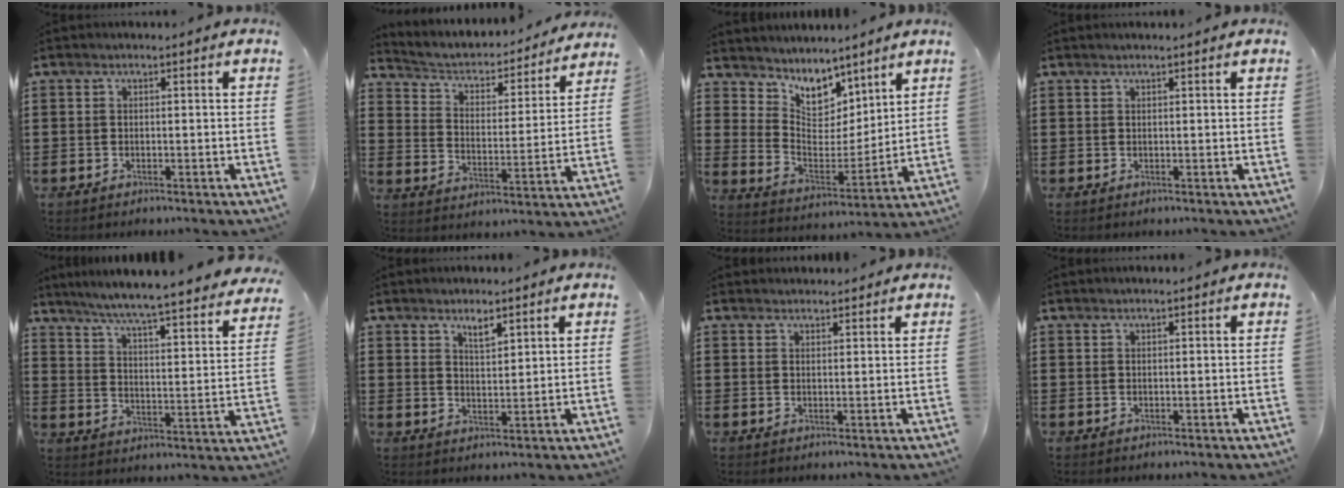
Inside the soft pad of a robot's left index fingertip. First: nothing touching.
{"total": 3.1, "force": [2.6, 1.3, 1.0], "torque": [-0.038, -0.025, 0.032]}
{"total": 6.7, "force": [5.9, 3.1, 1.2], "torque": [-0.056, -0.053, 0.106]}
{"total": 0.6, "force": [0.4, -0.1, 0.4], "torque": [-0.007, -0.002, 0.009]}
{"total": 5.4, "force": [4.8, -1.0, 2.3], "torque": [-0.067, -0.049, 0.072]}
{"total": 3.1, "force": [2.6, 0.6, 1.5], "torque": [-0.026, -0.003, 0.047]}
{"total": 1.8, "force": [1.7, 0.3, 0.1], "torque": [-0.005, 0.003, 0.035]}
{"total": 0.6, "force": [0.5, -0.1, 0.3], "torque": [-0.007, -0.002, 0.010]}